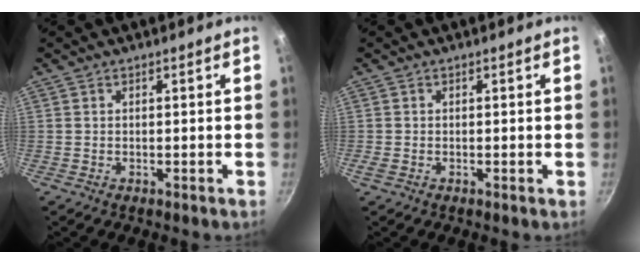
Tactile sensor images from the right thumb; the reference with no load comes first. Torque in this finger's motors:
{"motor_torque": [-0.03, 0.28, 0.21, -0.05, -0.01]}